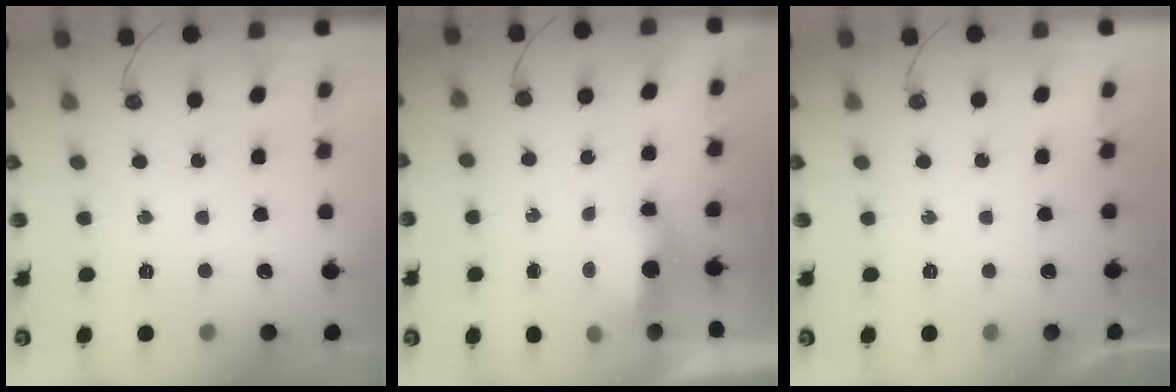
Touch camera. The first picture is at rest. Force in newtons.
{"total": 5.1, "press": 4.9, "slide": 1.3}
{"total": 0.0}